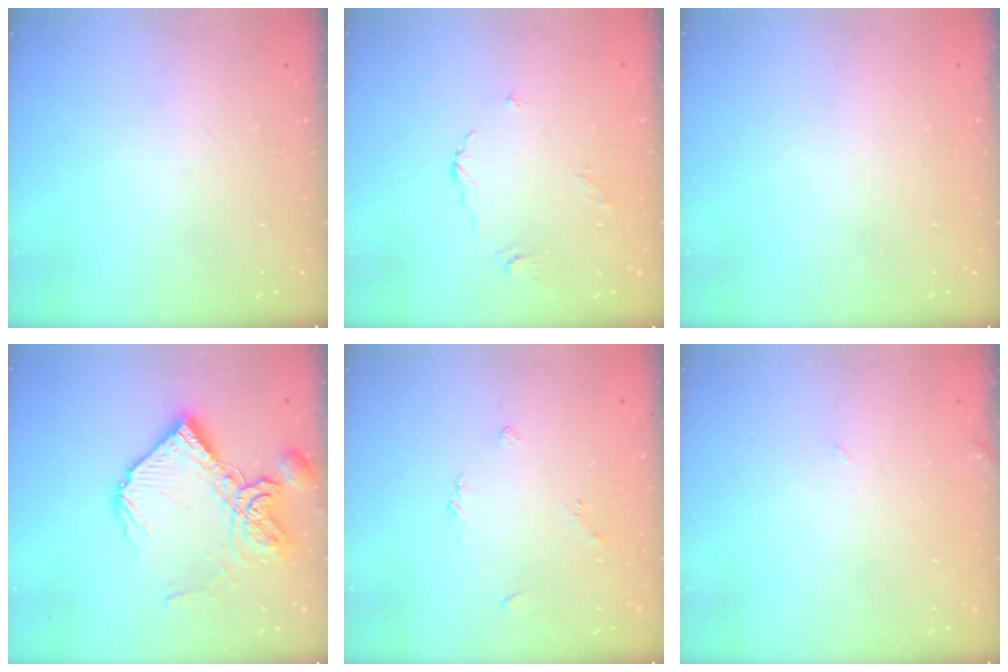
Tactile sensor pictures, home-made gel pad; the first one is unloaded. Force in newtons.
{"total": 2.2, "press": 2.2, "slide": 0.4}
{"total": 2.4, "press": 2.3, "slide": 0.2}
{"total": 15.6, "press": 15.5, "slide": 1.8}
{"total": 2.1, "press": 2.0, "slide": 0.6}
{"total": 1.5, "press": 1.5, "slide": 0.1}